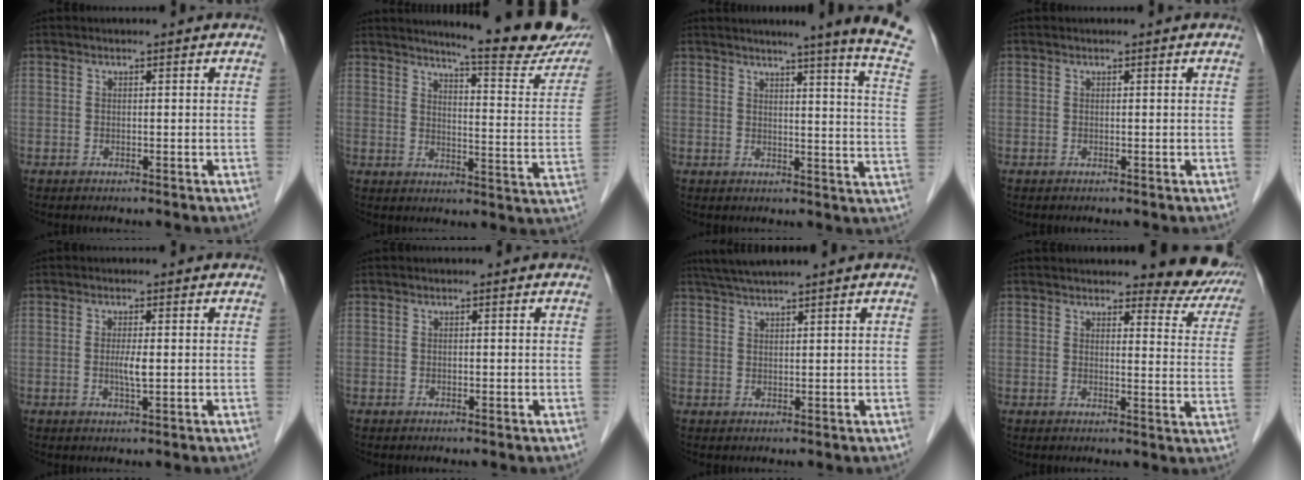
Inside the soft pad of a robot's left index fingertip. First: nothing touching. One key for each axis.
{"total": 18.5, "fx": 16.3, "fy": 0.9, "fz": 8.8, "tx": -0.111, "ty": -0.078, "tz": 0.189}
{"total": 13.3, "fx": 10.9, "fy": -2.8, "fz": 7.1, "tx": -0.095, "ty": -0.063, "tz": 0.109}
{"total": 0.0}
{"total": 2.3, "fx": -0.1, "fy": 0.2, "fz": 2.3, "tx": -0.048, "ty": -0.003, "tz": -0.002}
{"total": 0.0}
{"total": 4.4, "fx": 3.7, "fy": -0.9, "fz": 2.2, "tx": -0.041, "ty": 0.023, "tz": 0.070}
{"total": 9.7, "fx": 9.0, "fy": 2.2, "fz": 3.0, "tx": -0.007, "ty": -0.032, "tz": 0.078}